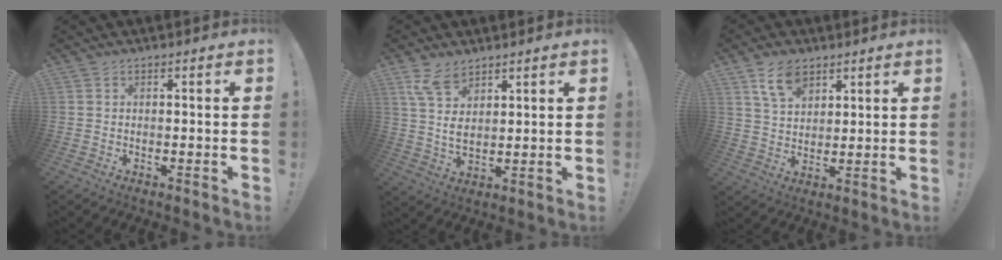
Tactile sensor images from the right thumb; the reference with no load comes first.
{"total": 8.2, "force": [5.2, 4.3, 4.8], "torque": [-0.094, -0.020, 0.102]}
{"total": 8.5, "force": [5.2, 4.9, 4.7], "torque": [-0.088, -0.013, 0.099]}